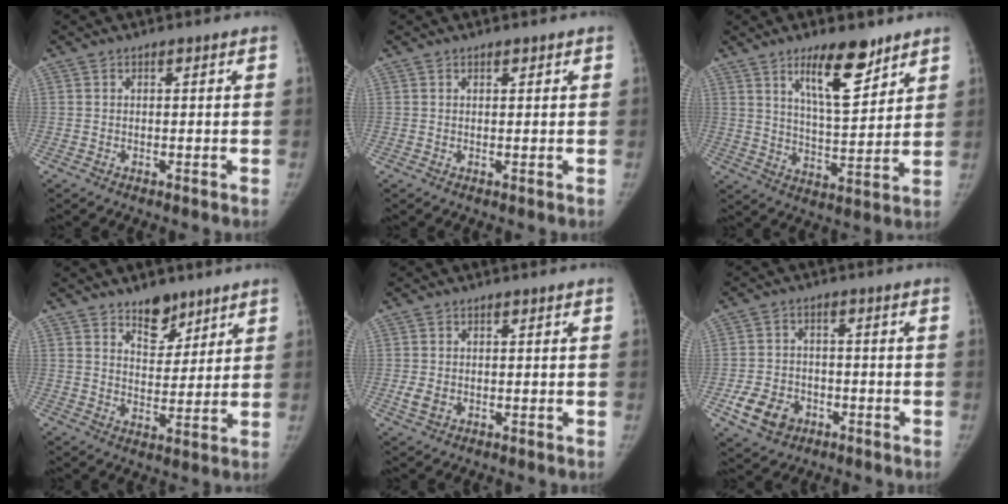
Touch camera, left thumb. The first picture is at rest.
{"total": 0.7, "force": [0.5, 0.4, 0.2], "torque": [0.001, -0.004, 0.007]}
{"total": 12.1, "force": [7.8, 4.0, 8.3], "torque": [-0.110, -0.057, 0.133]}
{"total": 7.3, "force": [5.2, 4.0, 3.1], "torque": [-0.016, -0.038, 0.088]}
{"total": 2.4, "force": [-0.4, 1.9, 1.5], "torque": [-0.032, -0.003, -0.004]}
{"total": 8.2, "force": [-3.5, 6.4, 3.8], "torque": [-0.054, 0.018, -0.054]}